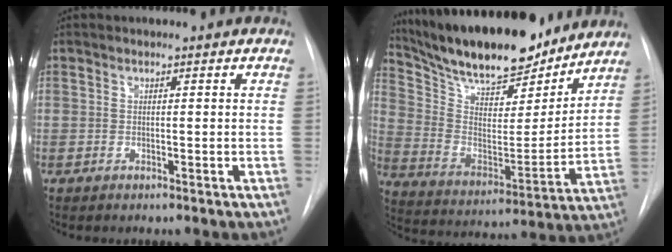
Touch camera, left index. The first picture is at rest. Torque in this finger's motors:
{"motor_torque": [0.33, -0.75, 0.77, 0.10]}